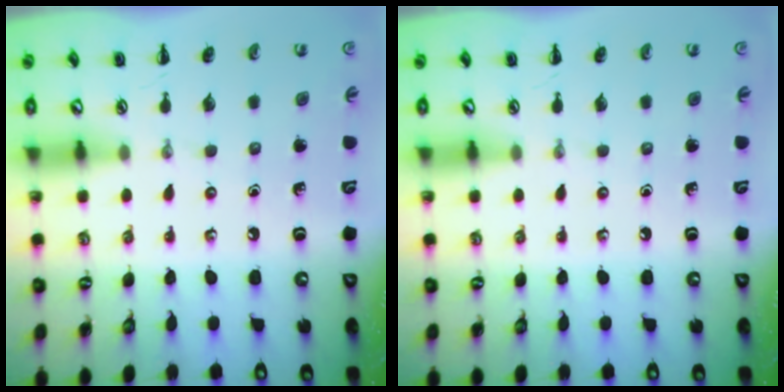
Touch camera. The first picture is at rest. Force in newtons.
{"total": 0.0}